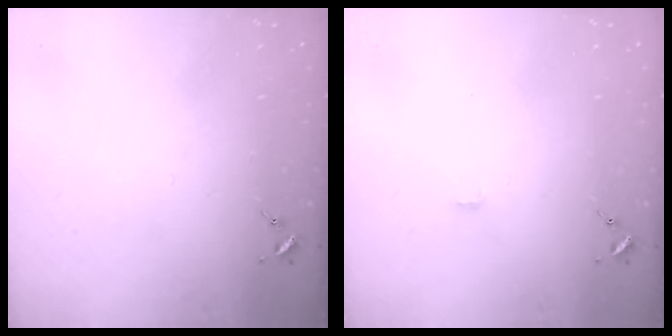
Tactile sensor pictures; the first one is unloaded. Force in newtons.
{"total": 2.8, "press": 2.8, "slide": 0.2}